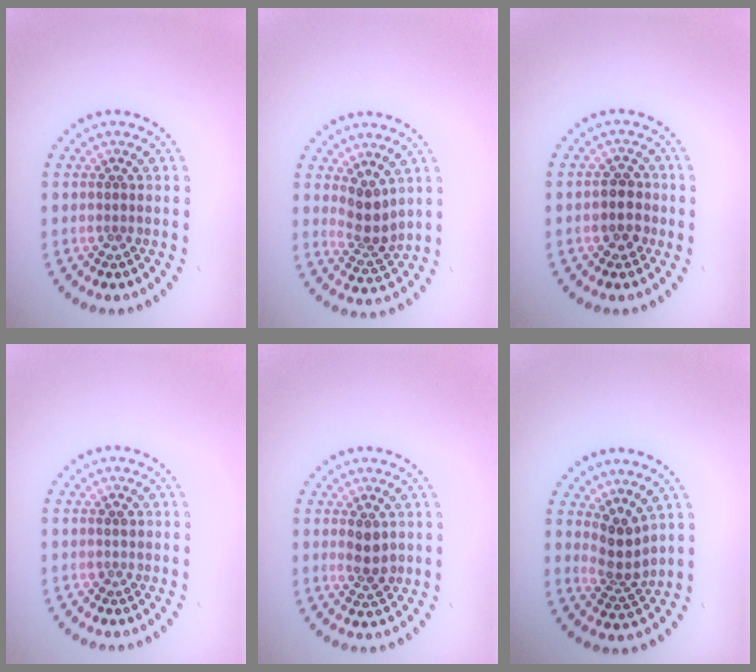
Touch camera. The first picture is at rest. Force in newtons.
{"total": 3.0, "press": 2.4, "slide": 1.7}
{"total": 2.5, "press": 2.3, "slide": 0.8}
{"total": 0.7, "press": 0.7, "slide": 0.2}
{"total": 2.3, "press": 2.3, "slide": 0.5}
{"total": 3.0, "press": 2.3, "slide": 2.0}